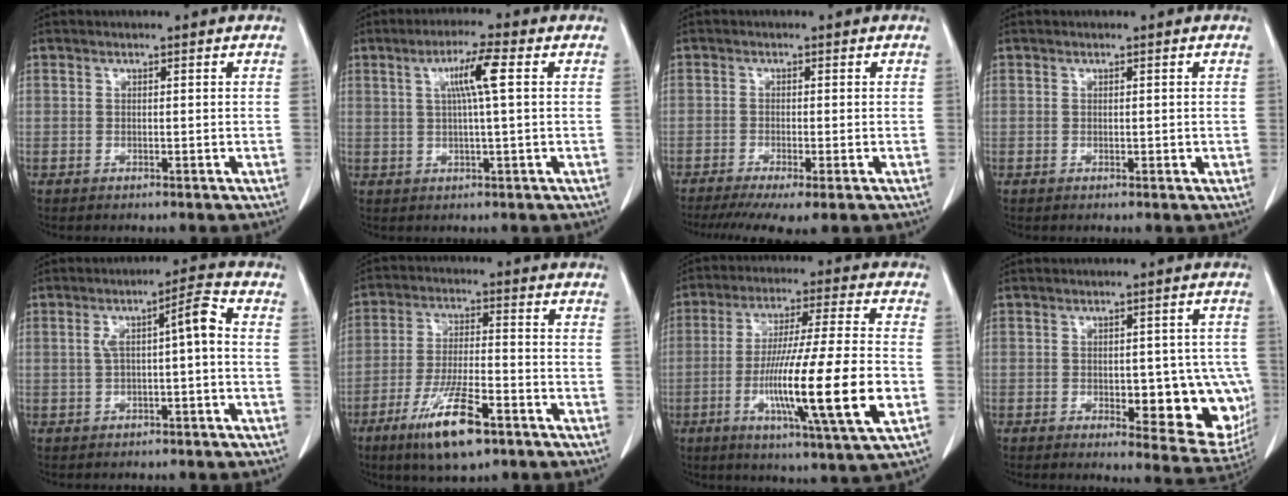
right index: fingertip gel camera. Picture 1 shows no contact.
{"total": 5.8, "force": [1.5, -0.3, 5.6], "torque": [-0.101, 0.005, 0.026]}
{"total": 7.7, "force": [-5.4, 1.0, 5.3], "torque": [-0.081, -0.017, -0.089]}
{"total": 0.7, "force": [0.0, 0.5, 0.5], "torque": [-0.005, 0.000, 0.002]}
{"total": 5.4, "force": [0.3, 0.6, 5.4], "torque": [-0.090, 0.023, 0.005]}
{"total": 11.4, "force": [-6.7, 2.3, 8.9], "torque": [-0.172, -0.019, -0.115]}
{"total": 18.5, "force": [-4.8, -0.1, 17.9], "torque": [-0.309, -0.020, -0.083]}
{"total": 13.2, "force": [-2.8, 5.8, 11.5], "torque": [-0.106, 0.008, -0.018]}